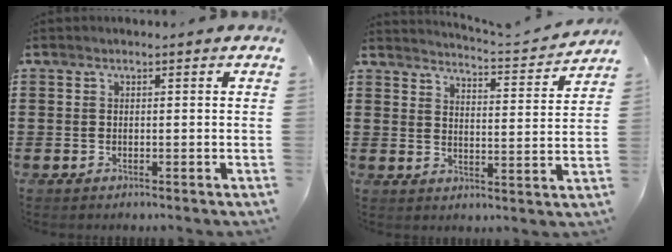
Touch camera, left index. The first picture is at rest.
{"total": 3.3, "force": [3.2, -0.7, 0.5], "torque": [-0.020, -0.034, 0.047]}